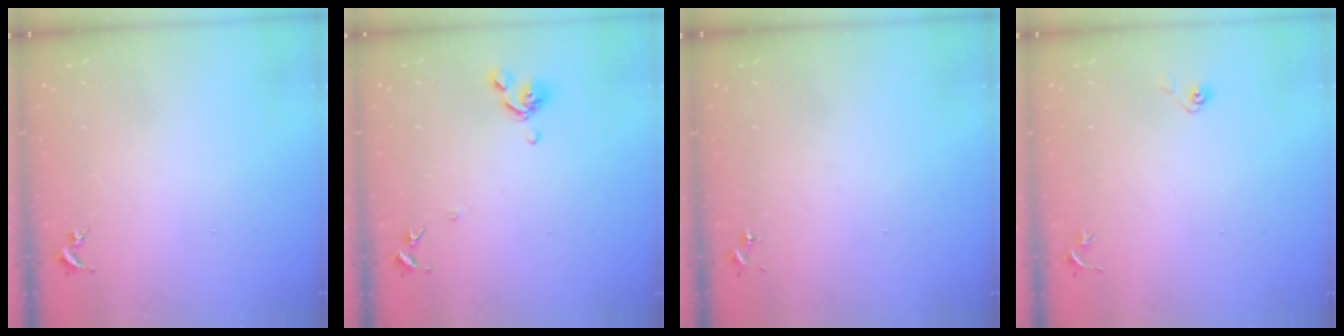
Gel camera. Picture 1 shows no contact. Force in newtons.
{"total": 8.0, "press": 7.9, "slide": 1.4}
{"total": 0.0}
{"total": 3.6, "press": 3.0, "slide": 2.0}